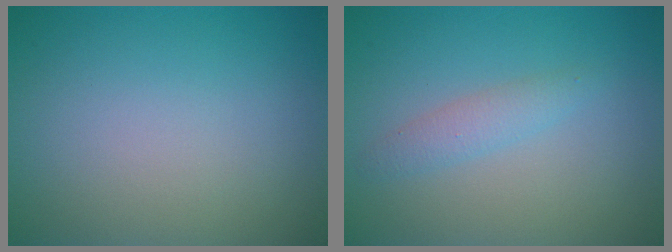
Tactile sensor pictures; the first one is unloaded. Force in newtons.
{"total": 1.6, "press": 1.6, "slide": 0.1}